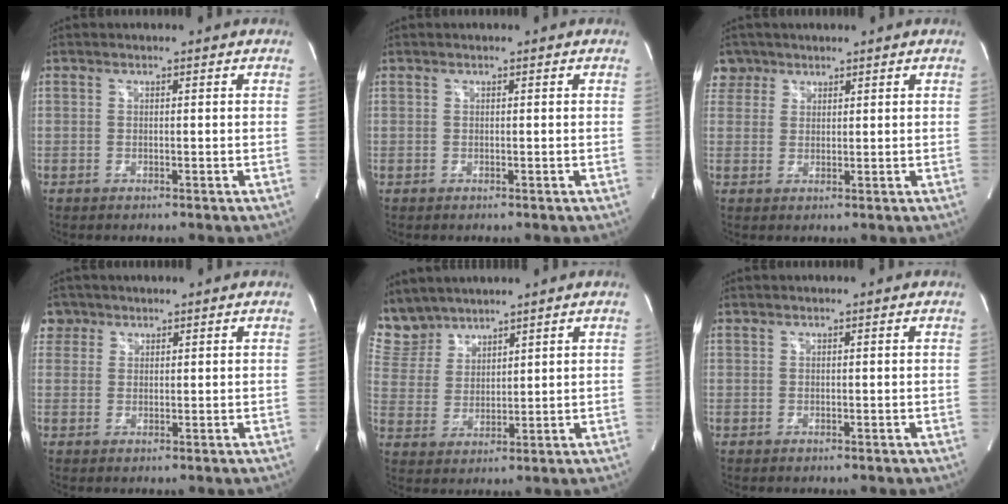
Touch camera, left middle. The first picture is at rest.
{"total": 0.0}
{"total": 3.5, "force": [2.3, 2.5, -0.4], "torque": [0.012, 0.009, 0.043]}
{"total": 3.3, "force": [2.0, 2.6, -0.1], "torque": [0.009, 0.010, 0.035]}
{"total": 7.6, "force": [7.1, 2.6, 0.2], "torque": [-0.016, 0.012, 0.161]}
{"total": 0.0}